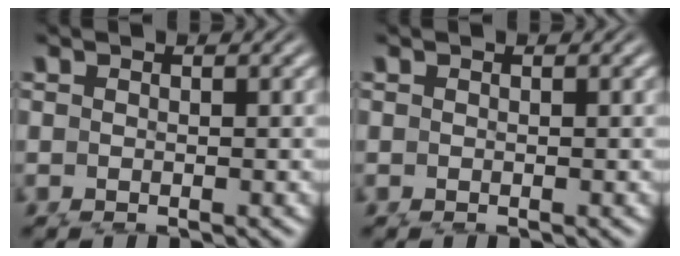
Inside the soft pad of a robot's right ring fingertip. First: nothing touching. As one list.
[{"total": 0.0}]